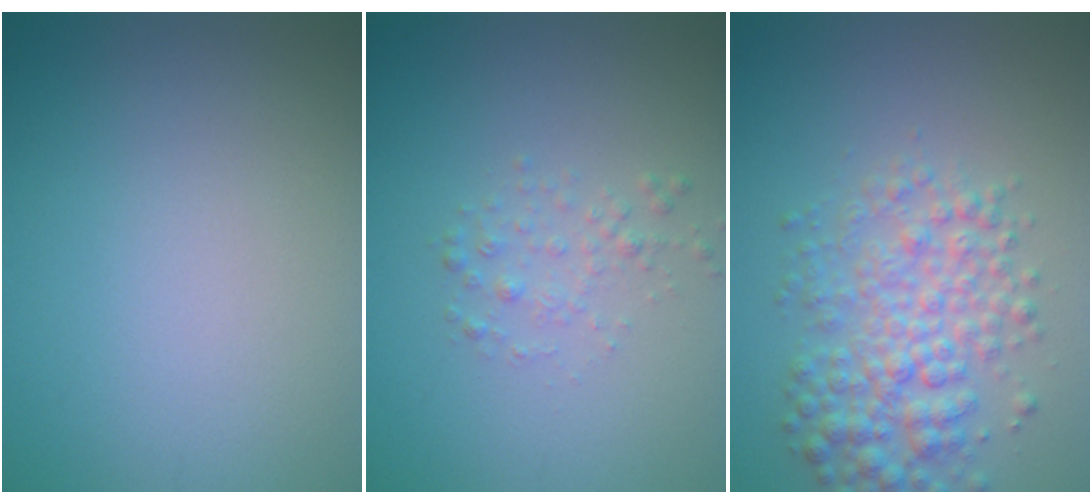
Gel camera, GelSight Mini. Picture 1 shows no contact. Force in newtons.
{"total": 1.4, "press": 1.4, "slide": 0.1}
{"total": 5.0, "press": 5.0, "slide": 0.1}